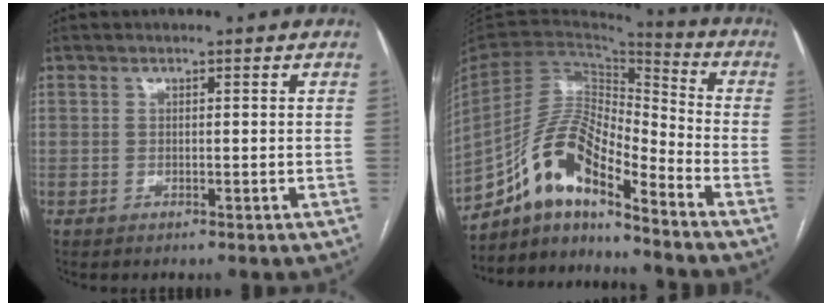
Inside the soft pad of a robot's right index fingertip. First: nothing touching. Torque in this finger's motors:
{"motor_torque": [1.02, -1.12, 0.77, 0.19]}